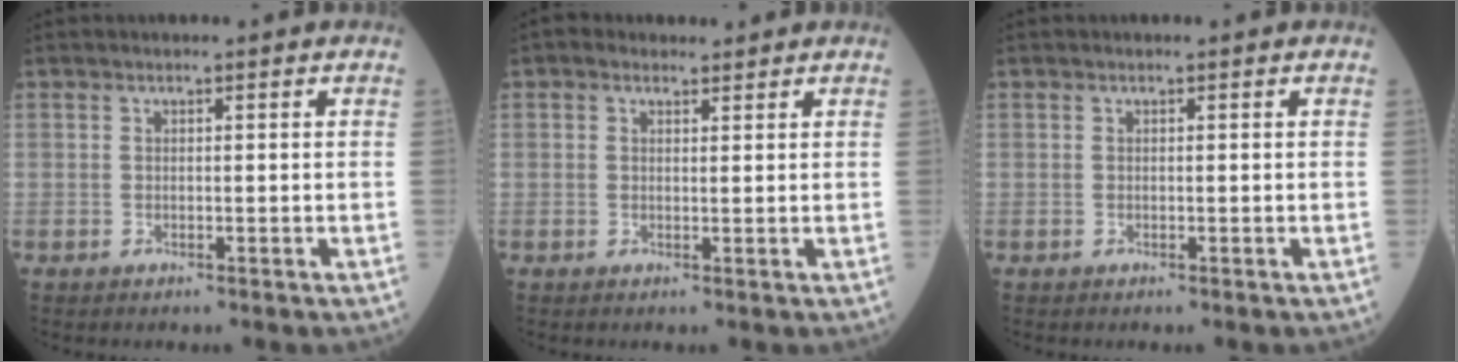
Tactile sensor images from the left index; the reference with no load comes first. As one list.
[{"total": 1.7, "force": [1.2, 1.2, 0.5], "torque": [-0.012, 0.014, 0.018]}, {"total": 0.0}]